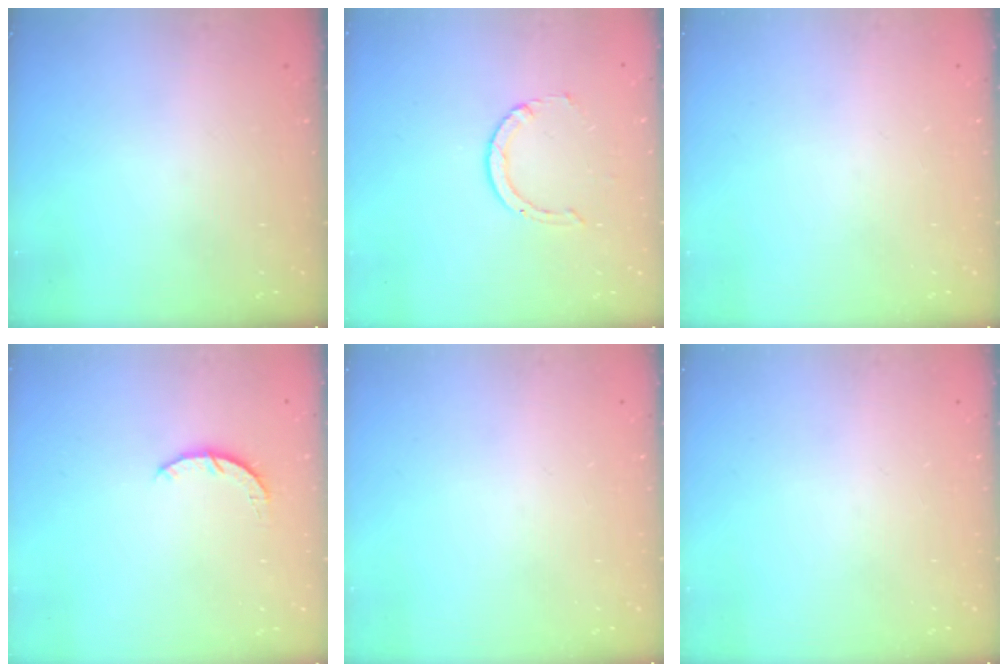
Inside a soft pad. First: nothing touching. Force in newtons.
{"total": 3.6, "press": 3.6, "slide": 0.4}
{"total": 0.0}
{"total": 3.0, "press": 3.0, "slide": 0.4}
{"total": 0.0}
{"total": 0.0}